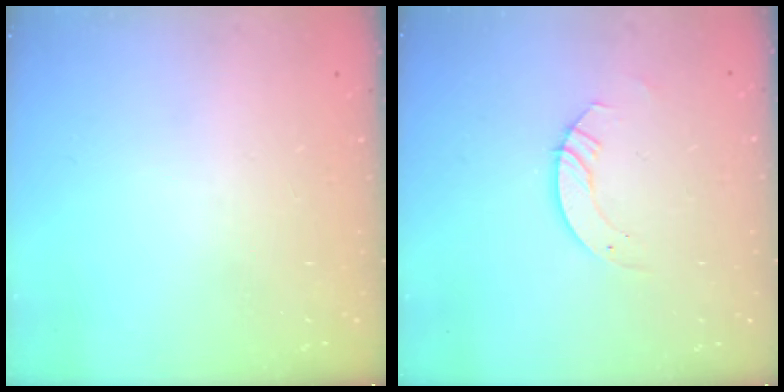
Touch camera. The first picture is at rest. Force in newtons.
{"total": 3.5, "press": 3.5, "slide": 0.4}